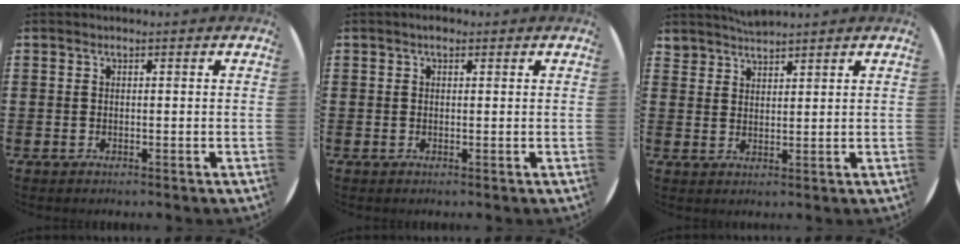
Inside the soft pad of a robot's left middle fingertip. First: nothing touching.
{"total": 1.0, "force": [0.6, 0.5, 0.5], "torque": [-0.003, 0.002, 0.009]}
{"total": 2.8, "force": [2.8, 0.1, -0.4], "torque": [0.001, -0.006, 0.054]}